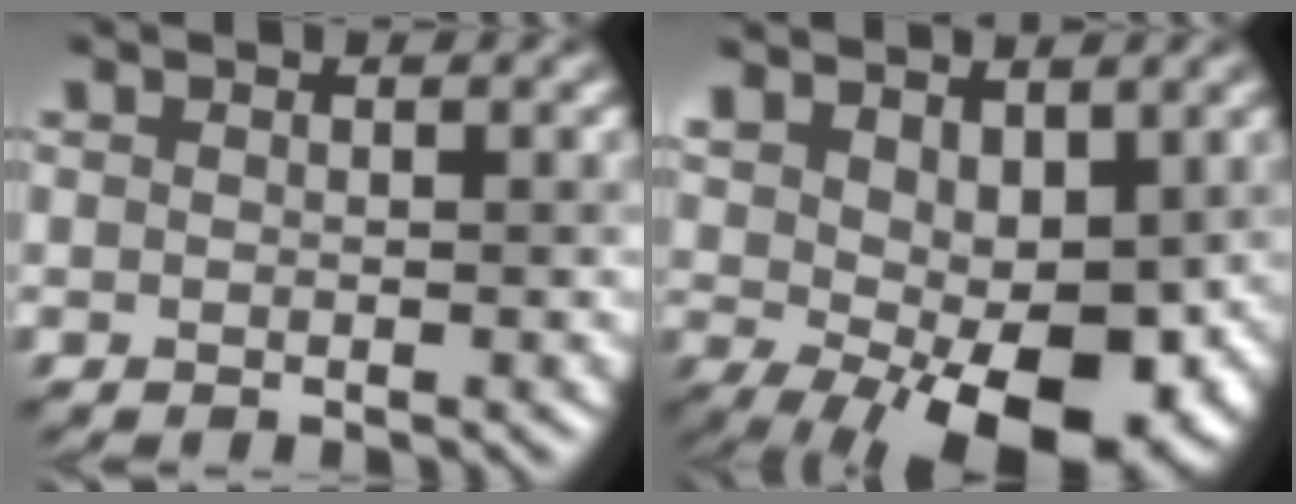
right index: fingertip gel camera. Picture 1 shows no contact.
{"total": 11.4, "force": [0.1, 6.3, 9.5], "torque": [-0.154, -0.015, 0.032]}